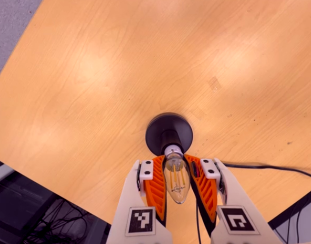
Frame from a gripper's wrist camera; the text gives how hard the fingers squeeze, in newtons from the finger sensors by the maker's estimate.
{"total": 24.0, "left": 27.6, "right": 20.3}